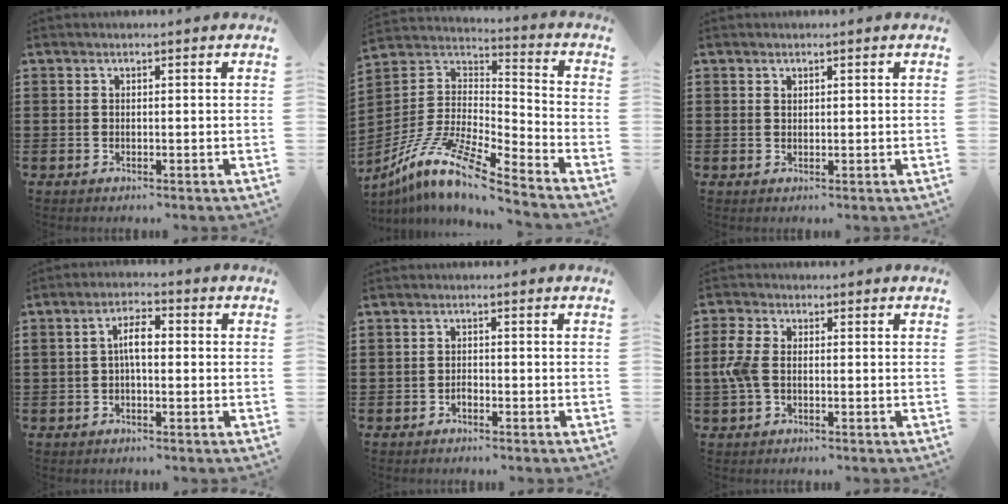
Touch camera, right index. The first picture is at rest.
{"total": 11.3, "force": [-8.8, 1.7, 6.9], "torque": [-0.158, 0.001, -0.182]}
{"total": 0.7, "force": [0.5, 0.5, 0.2], "torque": [-0.004, 0.002, 0.010]}
{"total": 4.4, "force": [-0.2, 1.6, 4.1], "torque": [-0.081, 0.006, -0.008]}
{"total": 1.1, "force": [-0.7, 0.7, 0.5], "torque": [-0.013, -0.003, -0.014]}
{"total": 4.7, "force": [-0.3, 2.8, 3.8], "torque": [-0.102, -0.002, -0.015]}